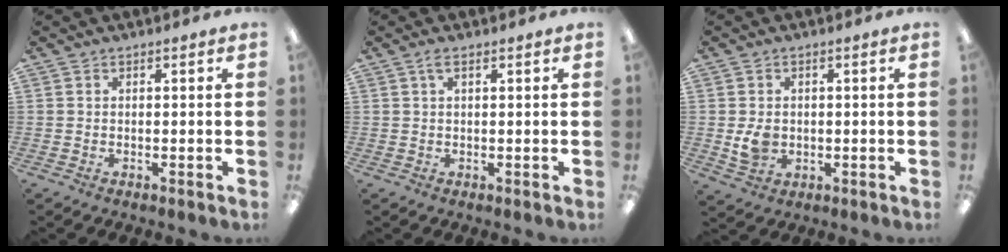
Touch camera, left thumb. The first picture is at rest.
{"total": 2.4, "force": [1.1, 0.8, 2.0], "torque": [-0.046, 0.005, 0.018]}
{"total": 4.7, "force": [-0.1, 3.8, 2.6], "torque": [-0.039, -0.001, -0.002]}